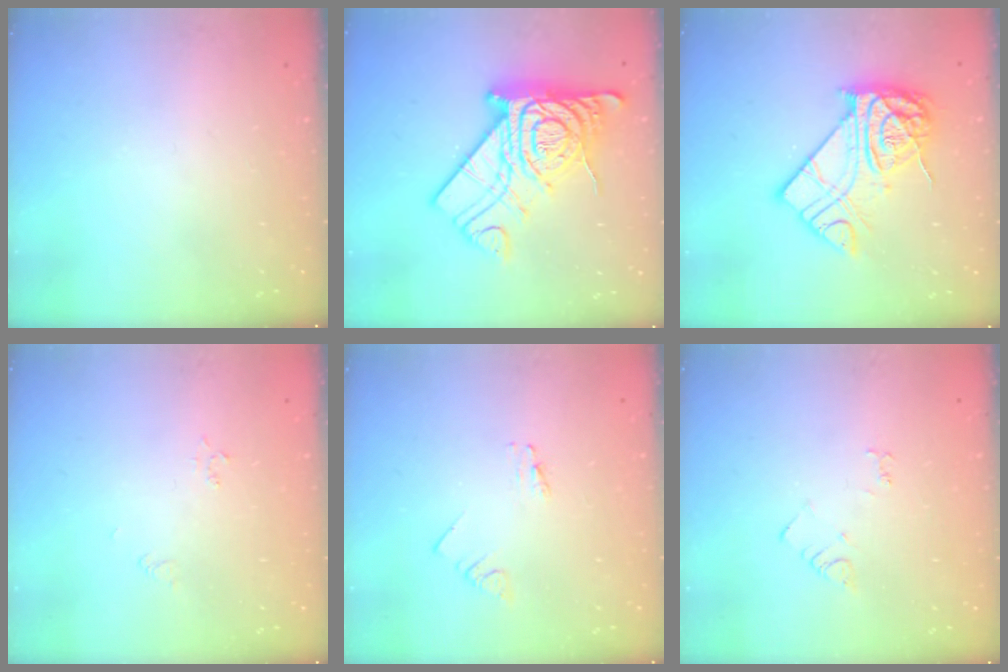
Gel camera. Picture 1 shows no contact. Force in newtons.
{"total": 23.2, "press": 23.1, "slide": 2.3}
{"total": 19.1, "press": 19.0, "slide": 1.8}
{"total": 2.4, "press": 2.4, "slide": 0.3}
{"total": 0.6, "press": 0.6, "slide": 0.1}
{"total": 3.8, "press": 3.8, "slide": 0.5}